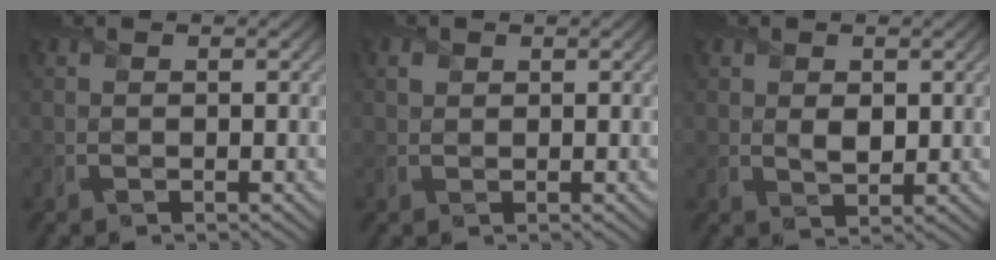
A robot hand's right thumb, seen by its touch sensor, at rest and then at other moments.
{"total": 0.9, "force": [0.5, 0.7, 0.1], "torque": [-0.001, -0.001, 0.010]}
{"total": 2.2, "force": [0.6, 1.6, 1.4], "torque": [-0.035, -0.007, 0.012]}